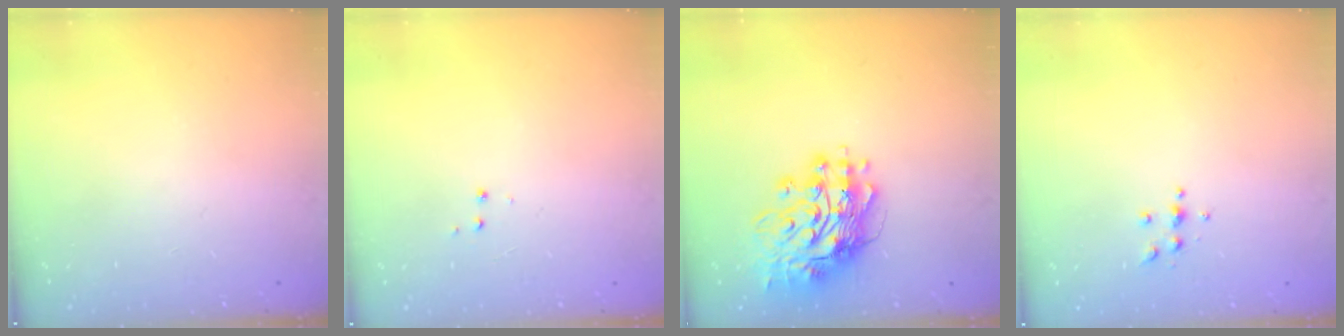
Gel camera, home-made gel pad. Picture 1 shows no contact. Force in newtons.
{"total": 3.3, "press": 3.3, "slide": 0.4}
{"total": 17.5, "press": 17.4, "slide": 1.7}
{"total": 5.3, "press": 5.3, "slide": 0.5}